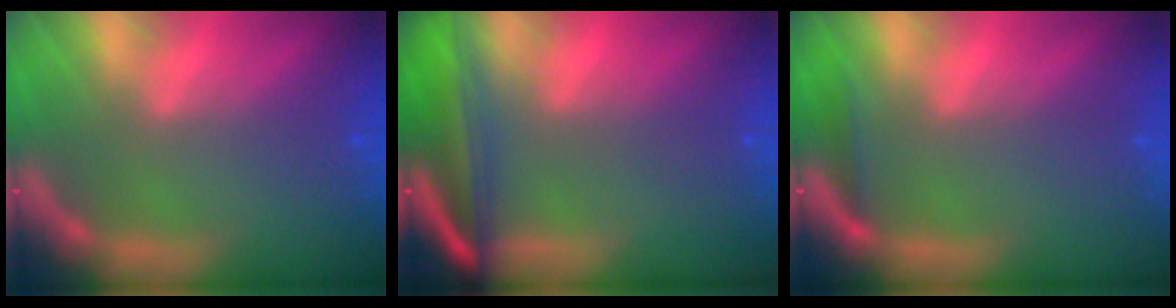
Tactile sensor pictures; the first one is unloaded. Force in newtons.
{"total": 8.5}
{"total": 1.4}